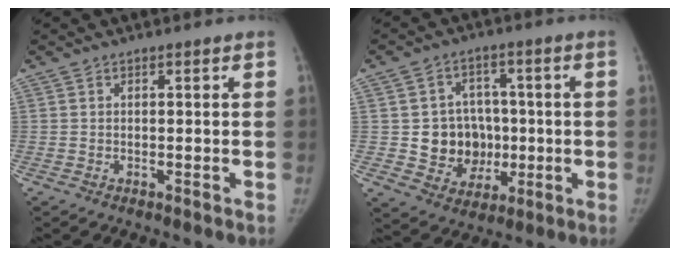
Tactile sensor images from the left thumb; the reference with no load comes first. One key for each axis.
{"total": 11.1, "fx": -0.9, "fy": 9.9, "fz": 5.1, "tx": -0.023, "ty": 0.010, "tz": -0.001}